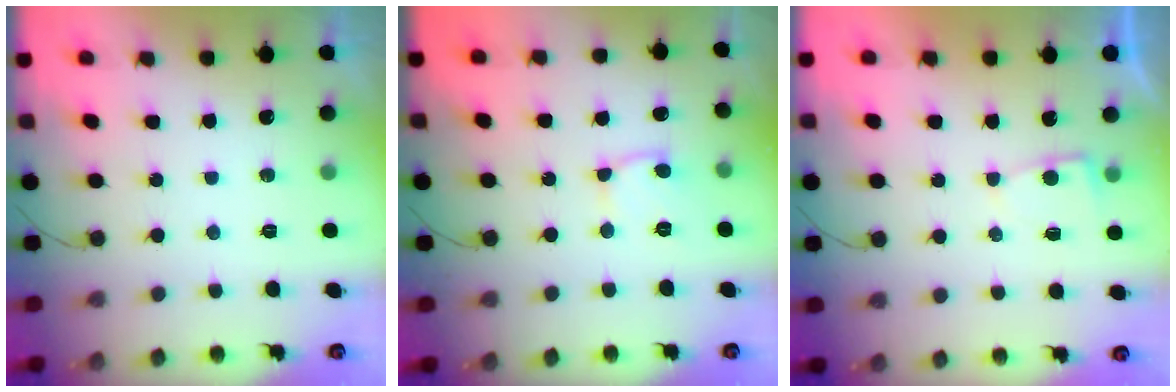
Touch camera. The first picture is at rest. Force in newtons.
{"total": 6.0, "press": 5.9, "slide": 0.8}
{"total": 2.4, "press": 2.4, "slide": 0.4}